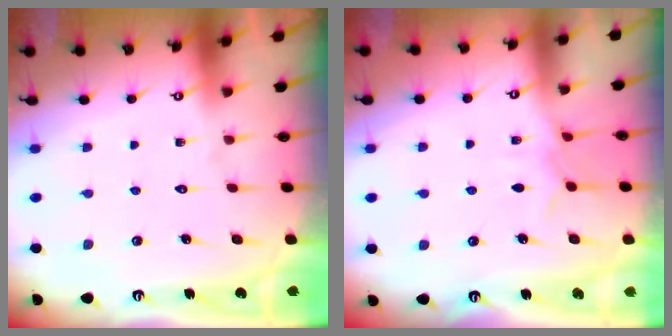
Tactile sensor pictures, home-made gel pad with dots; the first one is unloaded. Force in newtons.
{"total": 6.0, "press": 5.9, "slide": 0.7}